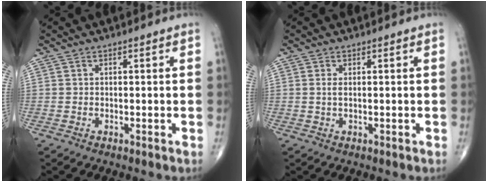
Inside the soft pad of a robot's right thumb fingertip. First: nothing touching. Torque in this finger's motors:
{"motor_torque": [-0.32, 0.35, 0.19, 0.15, -0.07]}